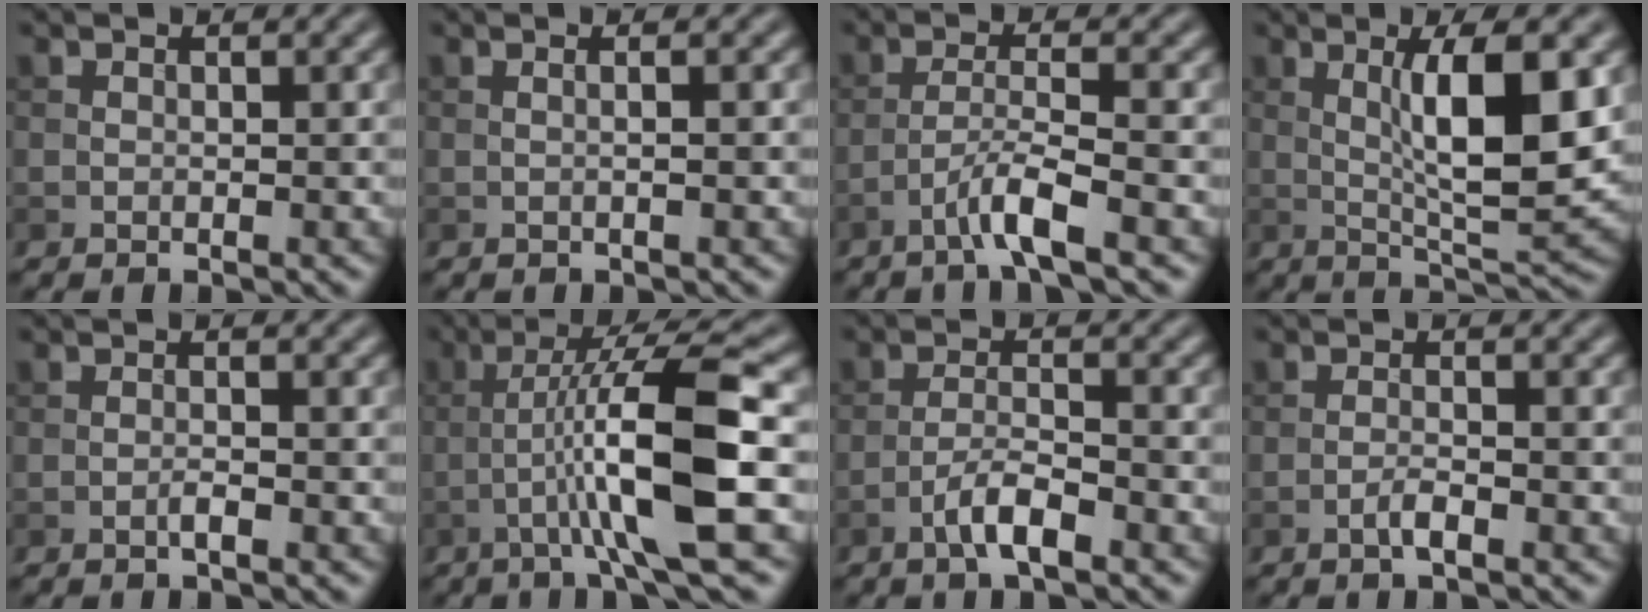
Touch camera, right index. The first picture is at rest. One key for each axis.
{"total": 1.6, "fx": 0.3, "fy": 0.6, "fz": 1.5, "tx": -0.009, "ty": -0.003, "tz": -0.006}
{"total": 3.8, "fx": -2.3, "fy": 0.2, "fz": 3.0, "tx": -0.055, "ty": 0.011, "tz": -0.052}
{"total": 8.0, "fx": 1.3, "fy": 1.8, "fz": 7.7, "tx": -0.120, "ty": -0.005, "tz": 0.026}
{"total": 1.1, "fx": -0.6, "fy": 0.1, "fz": 0.9, "tx": -0.017, "ty": 0.002, "tz": -0.011}
{"total": 9.0, "fx": -2.0, "fy": 0.9, "fz": 8.7, "tx": -0.146, "ty": 0.017, "tz": -0.035}
{"total": 3.5, "fx": -2.1, "fy": 0.8, "fz": 2.6, "tx": -0.052, "ty": 0.009, "tz": -0.044}
{"total": 1.6, "fx": -0.9, "fy": 0.3, "fz": 1.3, "tx": -0.024, "ty": 0.004, "tz": -0.020}